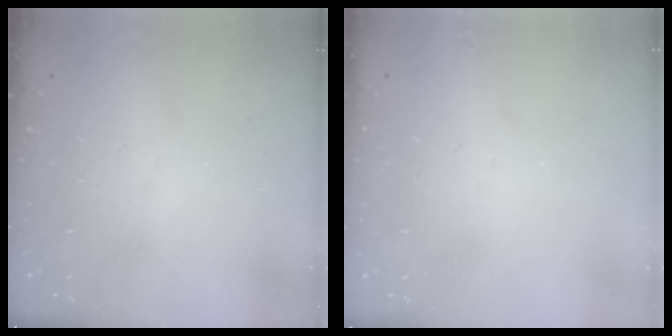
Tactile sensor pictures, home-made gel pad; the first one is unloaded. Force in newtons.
{"total": 2.7, "press": 2.7, "slide": 0.3}